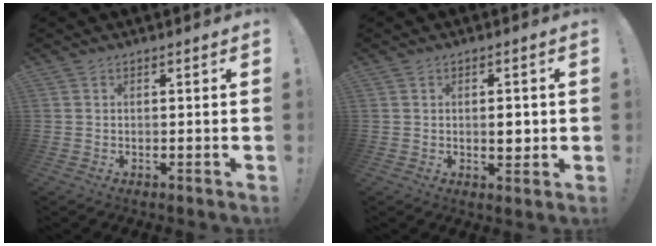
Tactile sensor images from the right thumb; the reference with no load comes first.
{"total": 3.5, "force": [-0.1, 2.1, 2.9], "torque": [-0.025, -0.005, -0.008]}